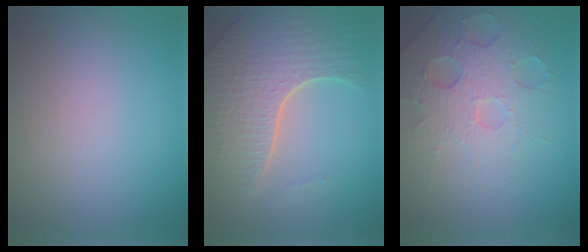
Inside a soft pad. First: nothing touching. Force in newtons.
{"total": 7.0, "press": 5.0, "slide": 4.9}
{"total": 6.2, "press": 4.7, "slide": 4.1}